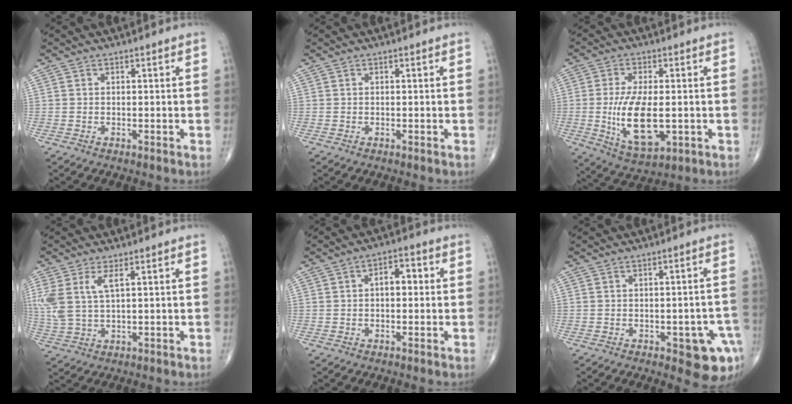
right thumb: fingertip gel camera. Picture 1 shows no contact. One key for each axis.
{"total": 0.0}
{"total": 12.7, "fx": -1.6, "fy": 5.7, "fz": 11.3, "tx": -0.207, "ty": -0.018, "tz": -0.017}
{"total": 7.4, "fx": 2.6, "fy": 2.9, "fz": 6.2, "tx": -0.158, "ty": -0.001, "tz": 0.062}
{"total": 6.5, "fx": 0.7, "fy": 3.7, "fz": 5.3, "tx": -0.057, "ty": 0.020, "tz": 0.000}
{"total": 13.3, "fx": -4.3, "fy": 5.5, "fz": 11.3, "tx": -0.092, "ty": 0.019, "tz": -0.038}